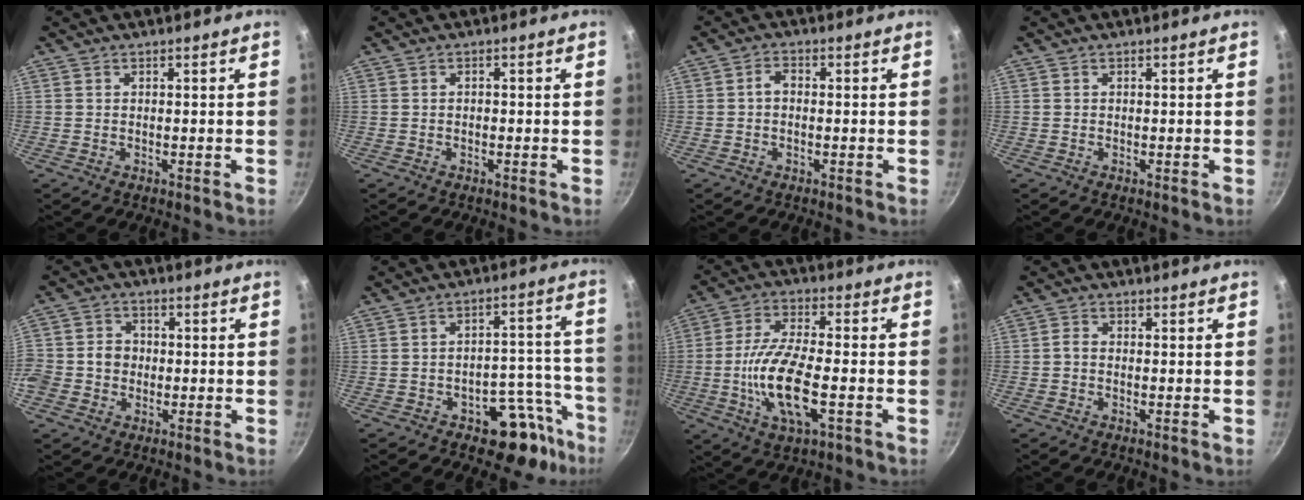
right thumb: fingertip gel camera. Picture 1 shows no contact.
{"total": 0.6, "force": [-0.2, 0.4, 0.4], "torque": [-0.003, 0.002, -0.007]}
{"total": 2.3, "force": [-0.2, 1.5, 1.7], "torque": [-0.026, 0.009, -0.009]}
{"total": 0.0}
{"total": 9.5, "force": [-1.3, 8.2, 4.7], "torque": [-0.088, 0.029, -0.021]}
{"total": 12.3, "force": [-7.7, 6.3, 7.2], "torque": [-0.046, 0.083, -0.102]}
{"total": 13.6, "force": [-3.0, 5.0, 12.3], "torque": [-0.250, 0.012, -0.055]}
{"total": 1.5, "force": [-0.5, 0.9, 1.1], "torque": [-0.021, 0.001, -0.015]}